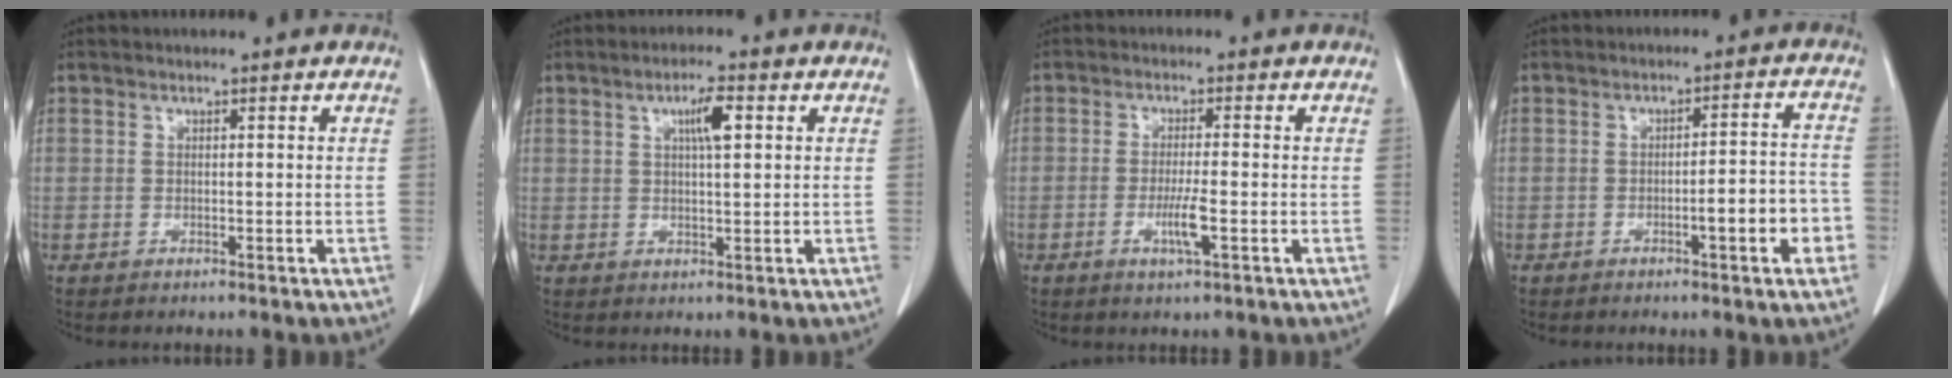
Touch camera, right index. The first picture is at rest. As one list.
[{"total": 4.2, "force": [1.5, 0.6, 3.9], "torque": [-0.069, 0.003, 0.025]}, {"total": 4.0, "force": [-1.3, 0.0, 3.8], "torque": [-0.073, -0.007, -0.024]}, {"total": 6.8, "force": [-2.6, 0.8, 6.3], "torque": [-0.078, 0.016, -0.032]}]